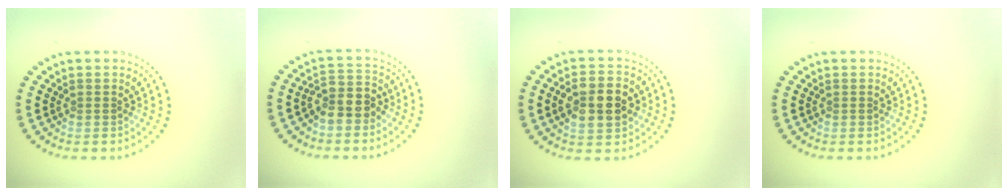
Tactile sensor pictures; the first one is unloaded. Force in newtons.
{"total": 3.0, "press": 2.6, "slide": 1.5}
{"total": 4.9, "press": 4.9, "slide": 0.1}
{"total": 0.0}